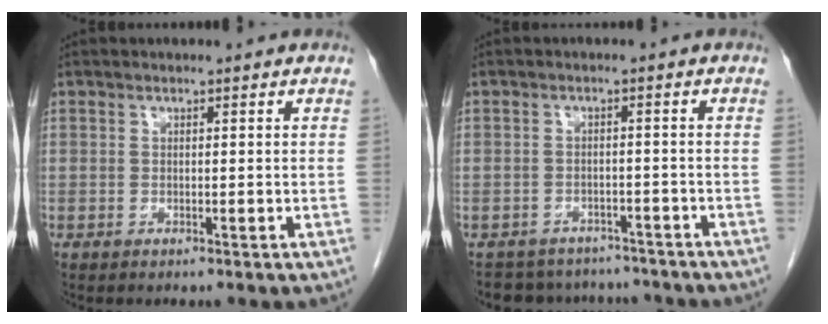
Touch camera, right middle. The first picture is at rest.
{"total": 9.3, "force": [-8.5, 3.7, 1.0], "torque": [-0.011, 0.015, -0.102]}